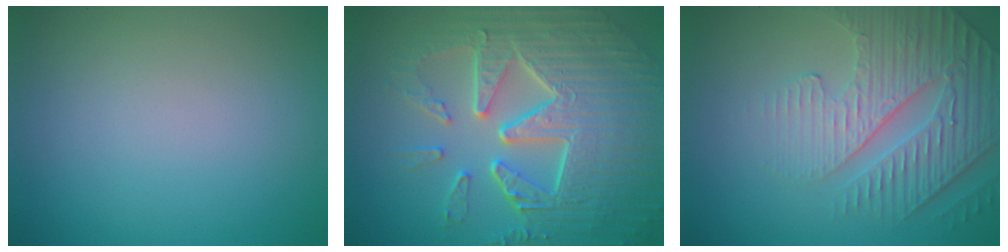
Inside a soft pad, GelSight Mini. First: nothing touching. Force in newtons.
{"total": 9.8, "press": 6.6, "slide": 7.2}
{"total": 4.3, "press": 4.1, "slide": 1.5}